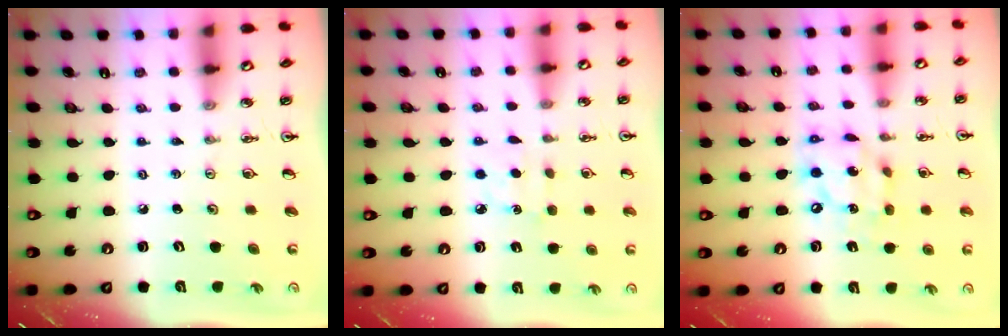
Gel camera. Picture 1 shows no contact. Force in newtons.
{"total": 5.0, "press": 4.9, "slide": 0.5}
{"total": 11.2, "press": 11.1, "slide": 1.3}